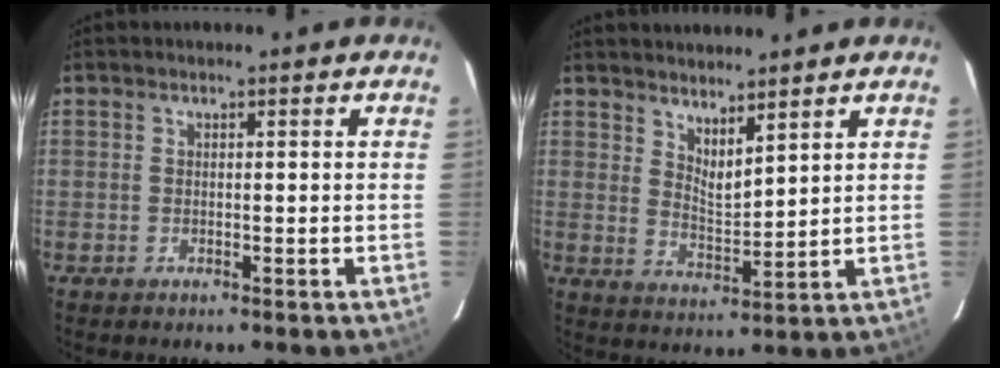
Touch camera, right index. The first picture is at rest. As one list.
[{"total": 5.9, "force": [4.9, 1.2, 3.0], "torque": [-0.046, -0.009, 0.085]}]